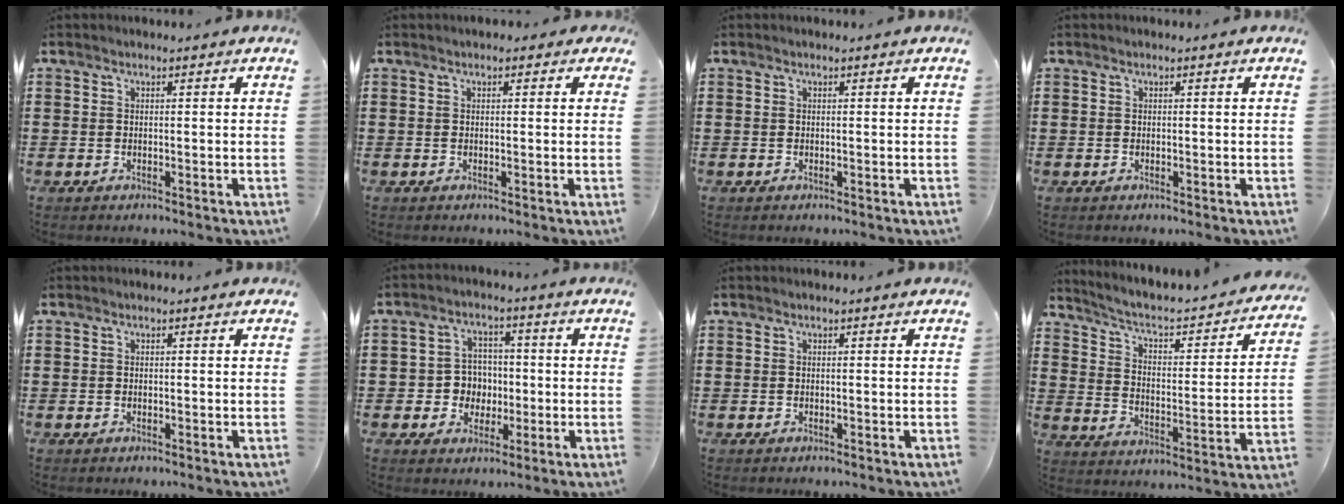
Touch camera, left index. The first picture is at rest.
{"total": 1.0, "force": [0.2, 0.8, 0.5], "torque": [-0.005, 0.004, 0.001]}
{"total": 0.0}
{"total": 0.0}
{"total": 0.0}
{"total": 5.1, "force": [-0.5, 4.9, 1.5], "torque": [-0.039, 0.010, -0.011]}
{"total": 0.0}
{"total": 3.1, "force": [2.0, 1.0, 2.2], "torque": [-0.057, -0.025, 0.021]}